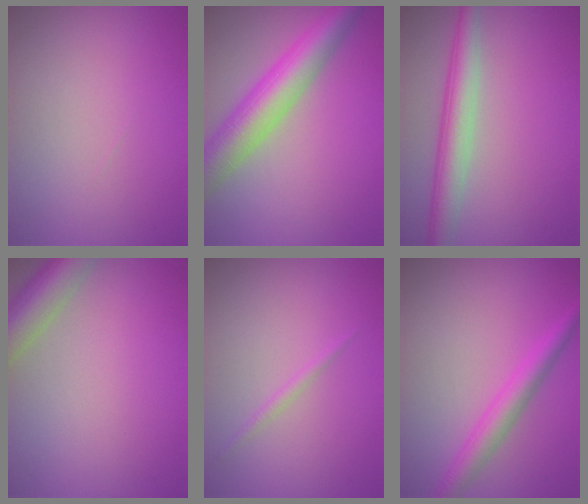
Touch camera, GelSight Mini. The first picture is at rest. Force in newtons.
{"total": 7.0, "press": 7.0, "slide": 0.4}
{"total": 4.3, "press": 4.3, "slide": 0.1}
{"total": 5.6, "press": 5.6, "slide": 0.3}
{"total": 0.7, "press": 0.7, "slide": 0.1}
{"total": 3.0, "press": 3.0, "slide": 0.2}